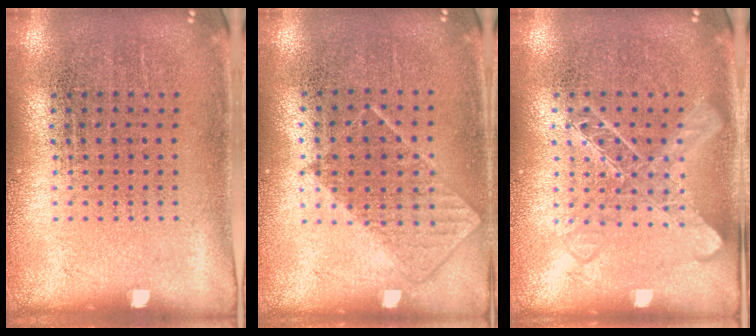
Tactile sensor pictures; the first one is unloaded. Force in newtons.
{"total": 0.7, "press": 0.6, "slide": 0.4}
{"total": 1.3, "press": 1.3, "slide": 0.3}